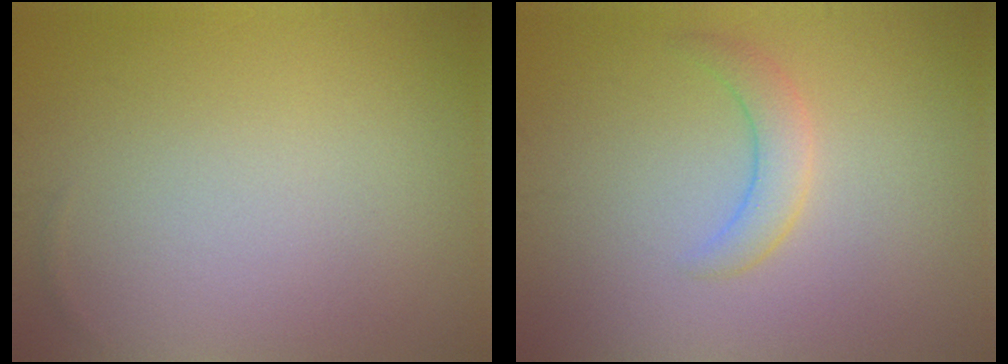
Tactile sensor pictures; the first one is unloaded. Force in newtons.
{"total": 2.1, "press": 2.1, "slide": 0.1}